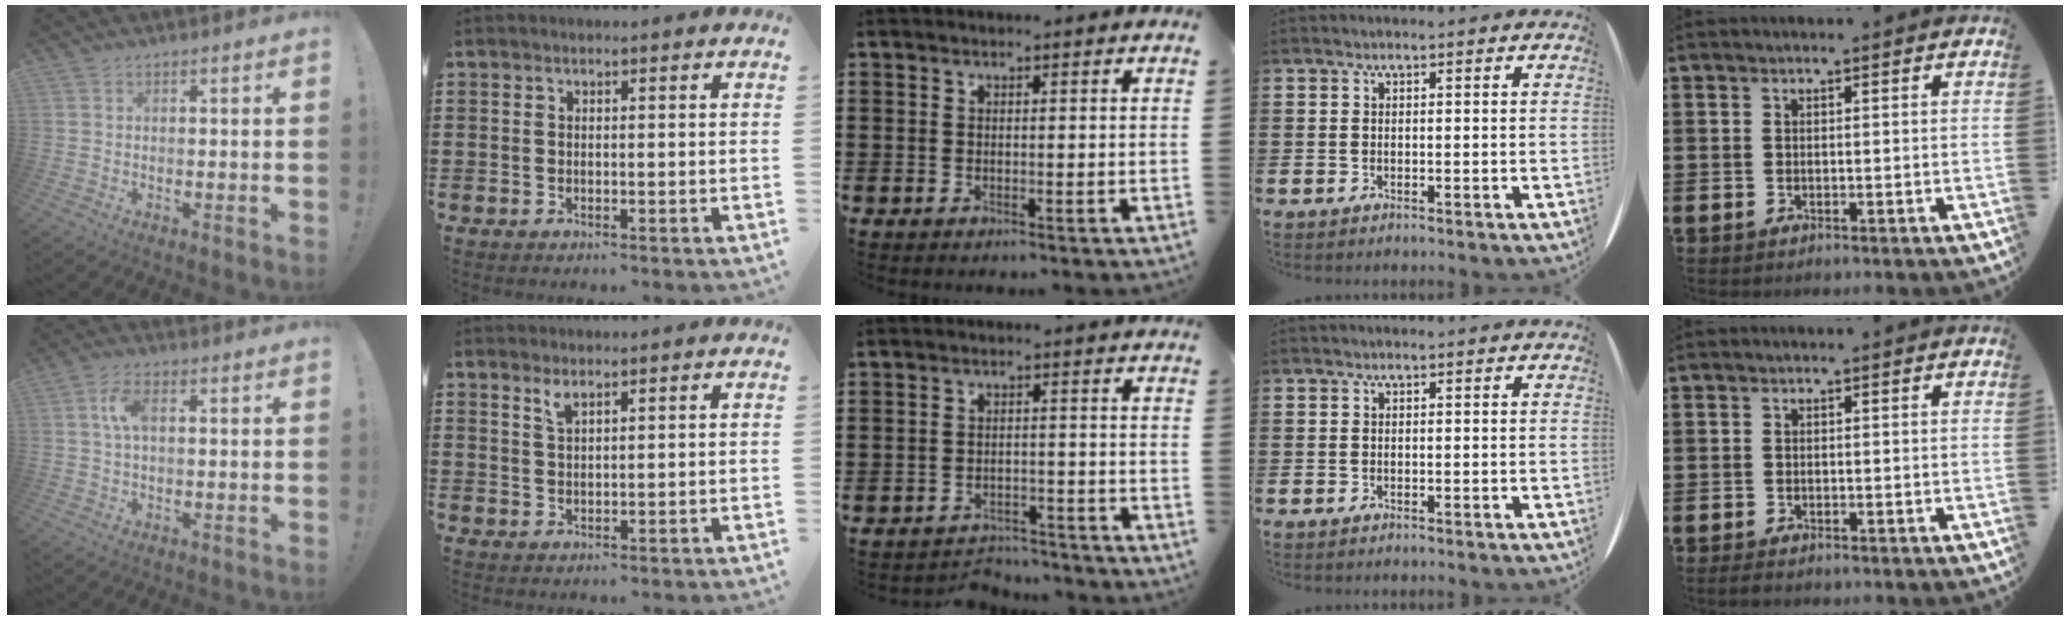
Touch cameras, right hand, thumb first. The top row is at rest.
{"thumb": {"total": 5.6, "force": [0.9, 2.7, 4.8], "torque": [-0.081, 0.007, 0.015]}, "index": {"total": 2.0, "force": [1.5, 0.5, 1.2], "torque": [-0.027, 0.002, 0.027]}, "middle": {"total": 3.1, "force": [-3.1, 0.4, 0.1], "torque": [-0.009, -0.004, -0.064]}, "little": {"total": 0.6, "force": [-0.4, 0.3, 0.4], "torque": [-0.009, 0.001, -0.009]}}